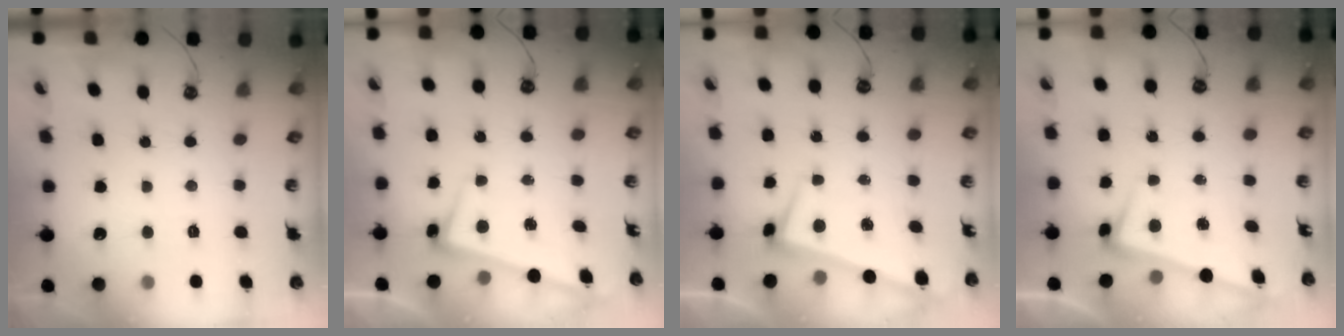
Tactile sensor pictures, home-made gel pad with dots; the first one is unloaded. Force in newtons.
{"total": 2.4, "press": 2.2, "slide": 0.9}
{"total": 1.6, "press": 0.6, "slide": 1.4}
{"total": 3.1, "press": 3.0, "slide": 1.0}